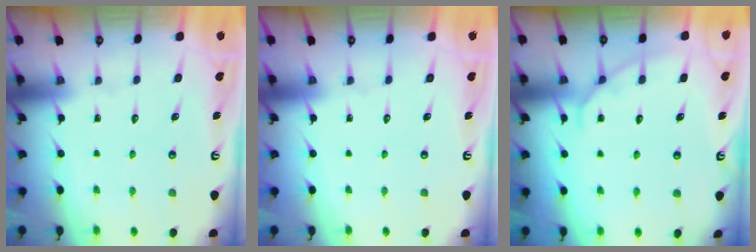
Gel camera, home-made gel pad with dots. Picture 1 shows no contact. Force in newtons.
{"total": 0.0}
{"total": 5.3, "press": 5.3, "slide": 0.5}